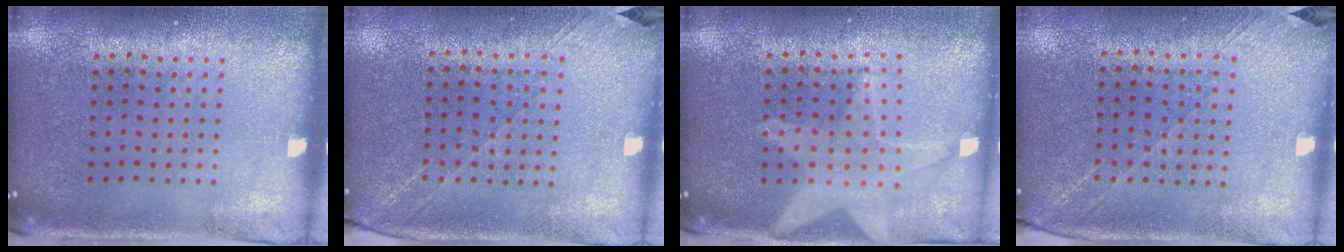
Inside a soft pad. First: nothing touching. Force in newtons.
{"total": 1.3, "press": 1.2, "slide": 0.4}
{"total": 1.9, "press": 1.6, "slide": 1.0}
{"total": 1.3, "press": 1.2, "slide": 0.4}